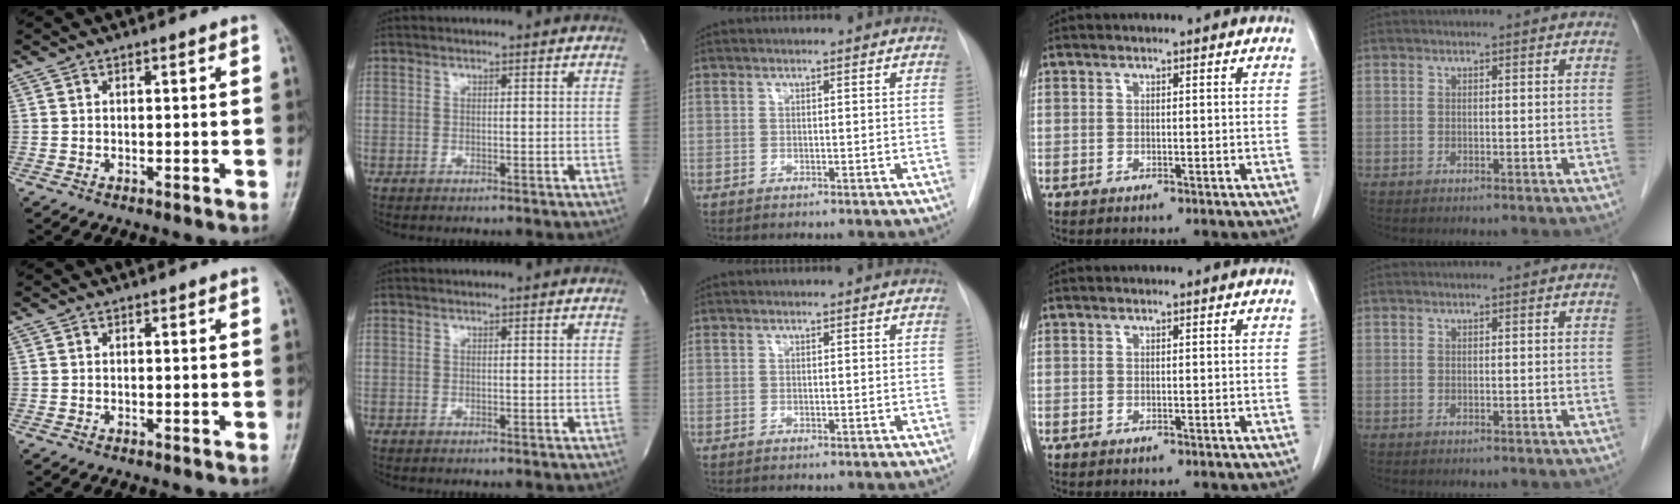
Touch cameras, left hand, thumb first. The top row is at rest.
{}